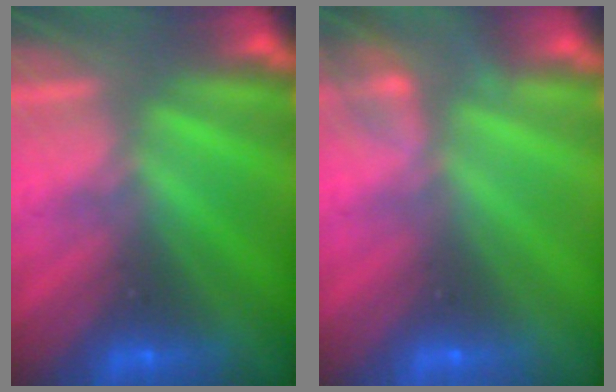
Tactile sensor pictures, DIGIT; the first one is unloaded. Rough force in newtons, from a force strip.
{"total": 2.1}